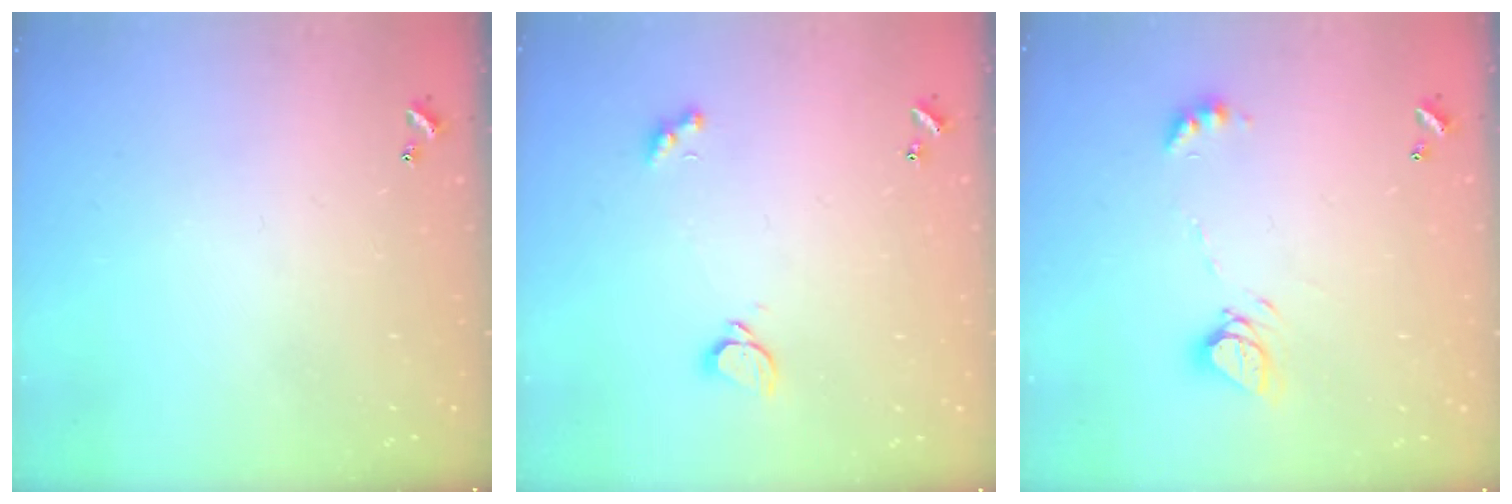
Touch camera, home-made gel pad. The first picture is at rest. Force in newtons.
{"total": 1.9, "press": 1.7, "slide": 0.8}
{"total": 8.6, "press": 8.6, "slide": 1.0}